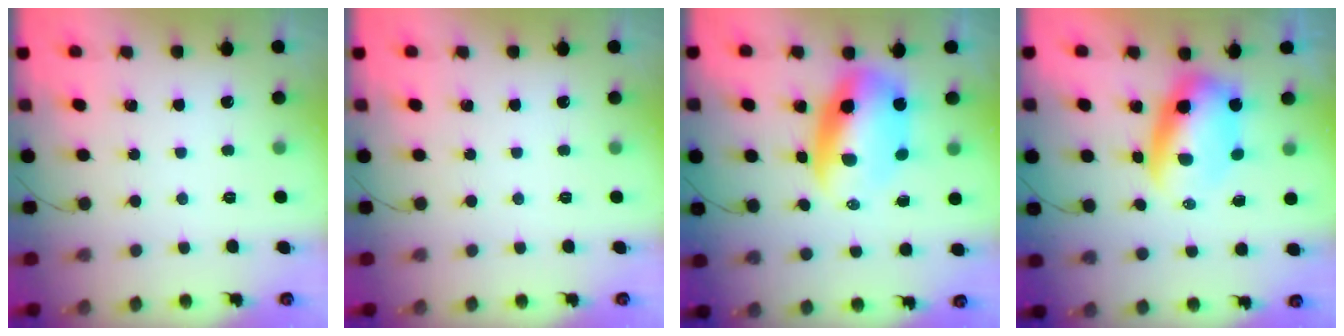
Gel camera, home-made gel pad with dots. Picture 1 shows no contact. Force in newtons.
{"total": 0.0}
{"total": 10.5, "press": 10.2, "slide": 2.4}
{"total": 7.3, "press": 7.0, "slide": 1.8}